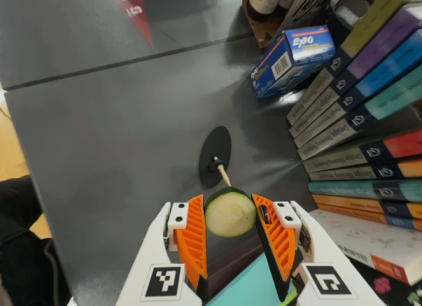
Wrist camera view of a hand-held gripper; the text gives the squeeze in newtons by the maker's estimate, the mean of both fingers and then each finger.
{"total": 8.9, "left": 9.0, "right": 8.7}